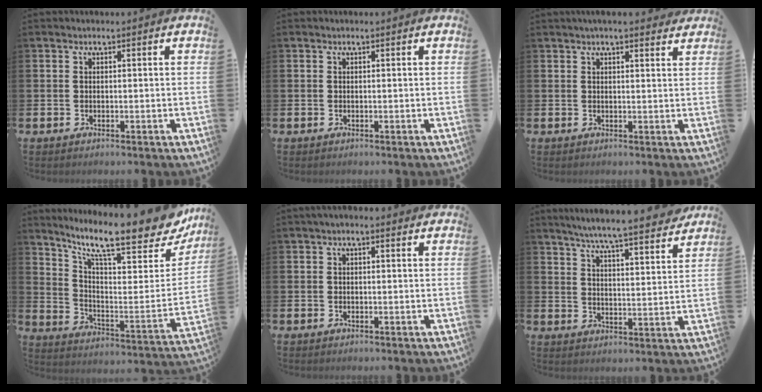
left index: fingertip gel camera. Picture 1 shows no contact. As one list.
[{"total": 0.0}, {"total": 2.8, "force": [2.7, 0.2, 0.8], "torque": [-0.013, -0.009, 0.047]}, {"total": 13.0, "force": [10.6, 2.9, 6.9], "torque": [-0.132, -0.088, 0.171]}, {"total": 0.7, "force": [0.1, 0.3, 0.6], "torque": [0.000, 0.001, -0.003]}, {"total": 7.5, "force": [7.1, 0.0, 2.4], "torque": [-0.059, -0.050, 0.122]}]